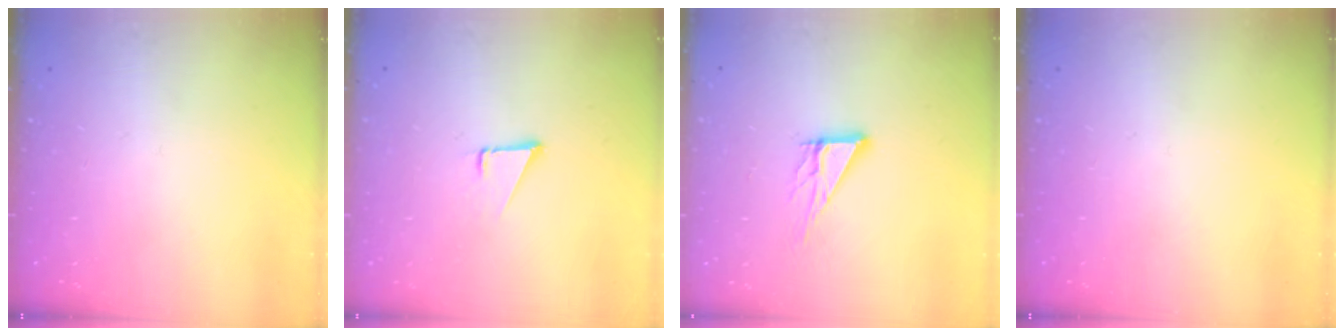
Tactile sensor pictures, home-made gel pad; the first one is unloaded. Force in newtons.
{"total": 1.7, "press": 1.7, "slide": 0.1}
{"total": 8.0, "press": 8.0, "slide": 0.7}
{"total": 0.0}